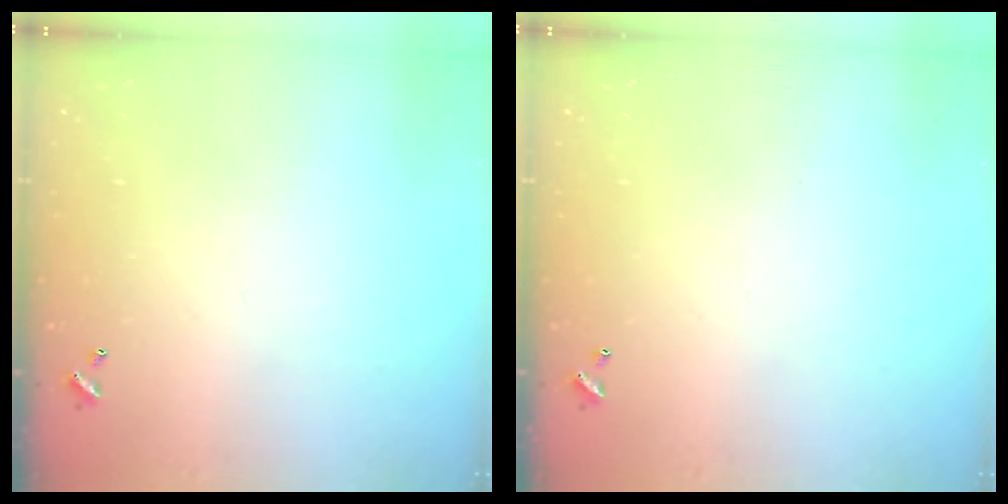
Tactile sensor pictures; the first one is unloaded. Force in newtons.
{"total": 0.0}